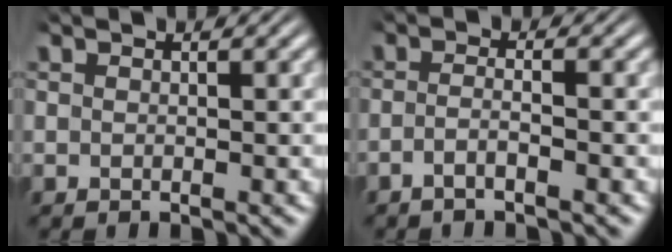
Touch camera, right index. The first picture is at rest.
{"total": 2.3, "force": [-1.8, 0.0, 1.4], "torque": [-0.035, -0.012, -0.029]}